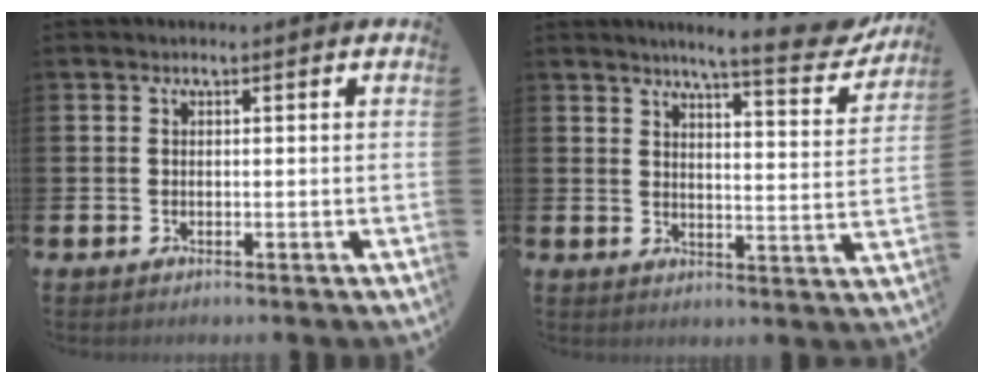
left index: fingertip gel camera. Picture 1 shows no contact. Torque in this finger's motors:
{"motor_torque": [0.97, -1.17, 0.44, 0.10]}